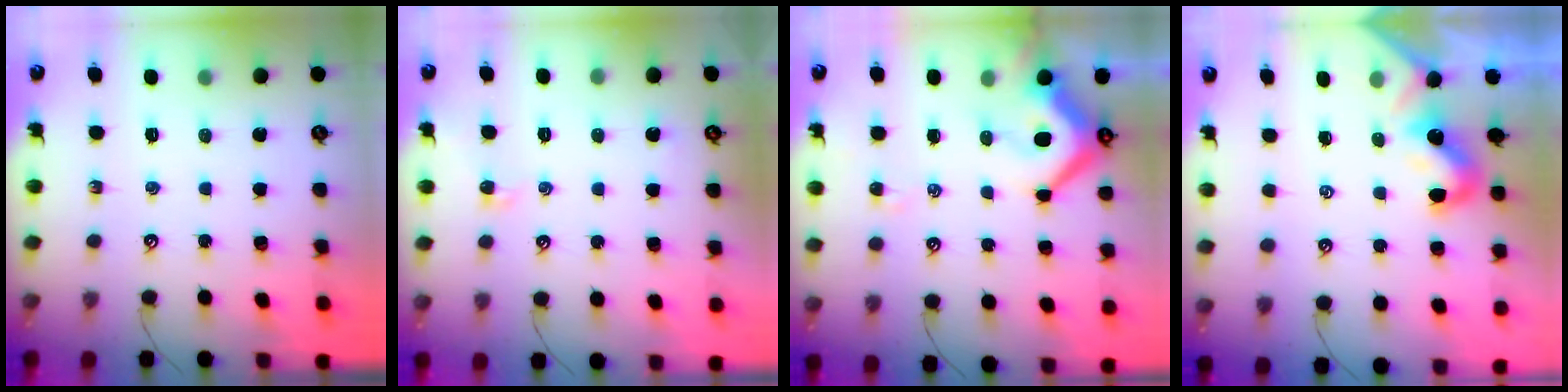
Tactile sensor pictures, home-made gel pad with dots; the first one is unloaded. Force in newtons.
{"total": 1.0, "press": 1.0, "slide": 0.3}
{"total": 10.1, "press": 10.0, "slide": 1.5}
{"total": 0.7, "press": 0.5, "slide": 0.4}